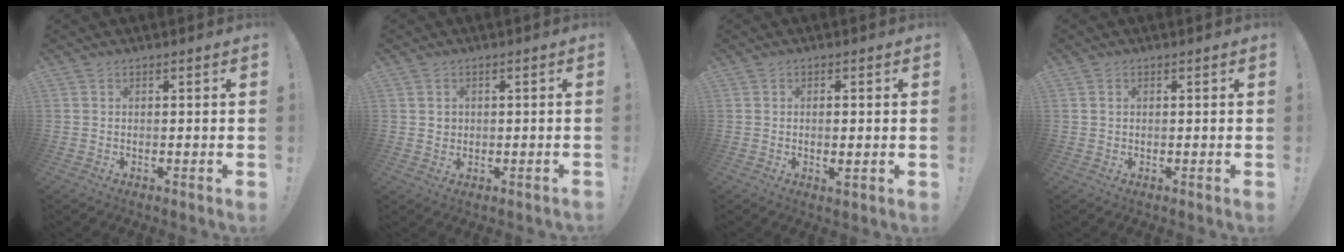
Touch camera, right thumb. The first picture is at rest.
{"total": 2.2, "force": [0.4, 2.2, 0.3], "torque": [0.001, 0.000, 0.006]}
{"total": 1.7, "force": [-0.1, 0.5, 1.6], "torque": [-0.025, 0.000, -0.002]}
{"total": 0.7, "force": [0.3, 0.6, 0.3], "torque": [-0.008, 0.004, 0.005]}